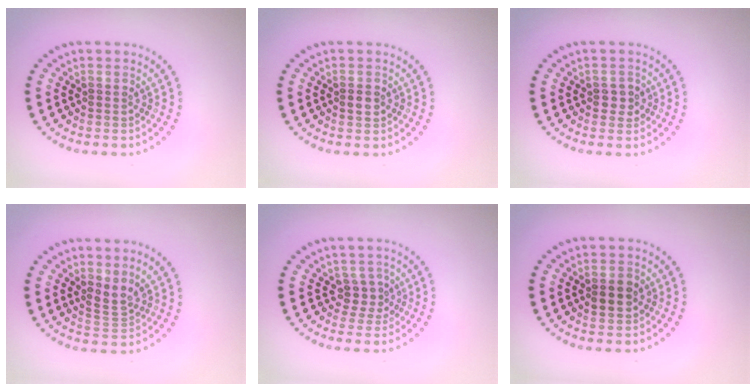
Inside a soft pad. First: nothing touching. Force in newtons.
{"total": 1.4, "press": 1.4, "slide": 0.2}
{"total": 1.4, "press": 1.3, "slide": 0.3}
{"total": 2.0, "press": 1.4, "slide": 1.3}
{"total": 1.9, "press": 1.4, "slide": 1.2}
{"total": 2.3, "press": 2.3, "slide": 0.0}